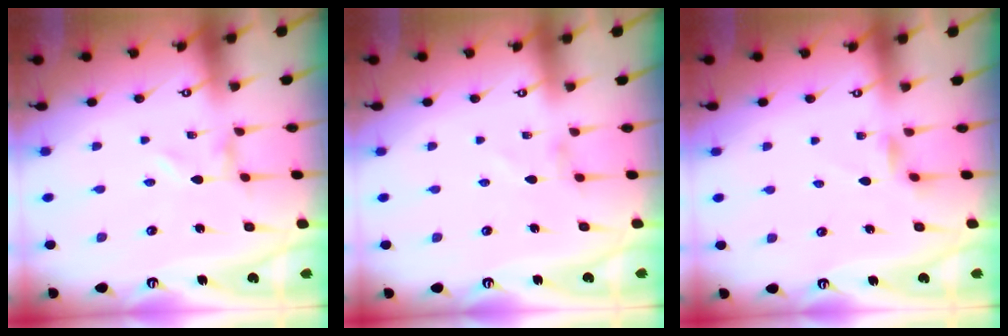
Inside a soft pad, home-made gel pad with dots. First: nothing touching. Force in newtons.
{"total": 1.6, "press": 1.5, "slide": 0.3}
{"total": 3.1, "press": 3.1, "slide": 0.5}